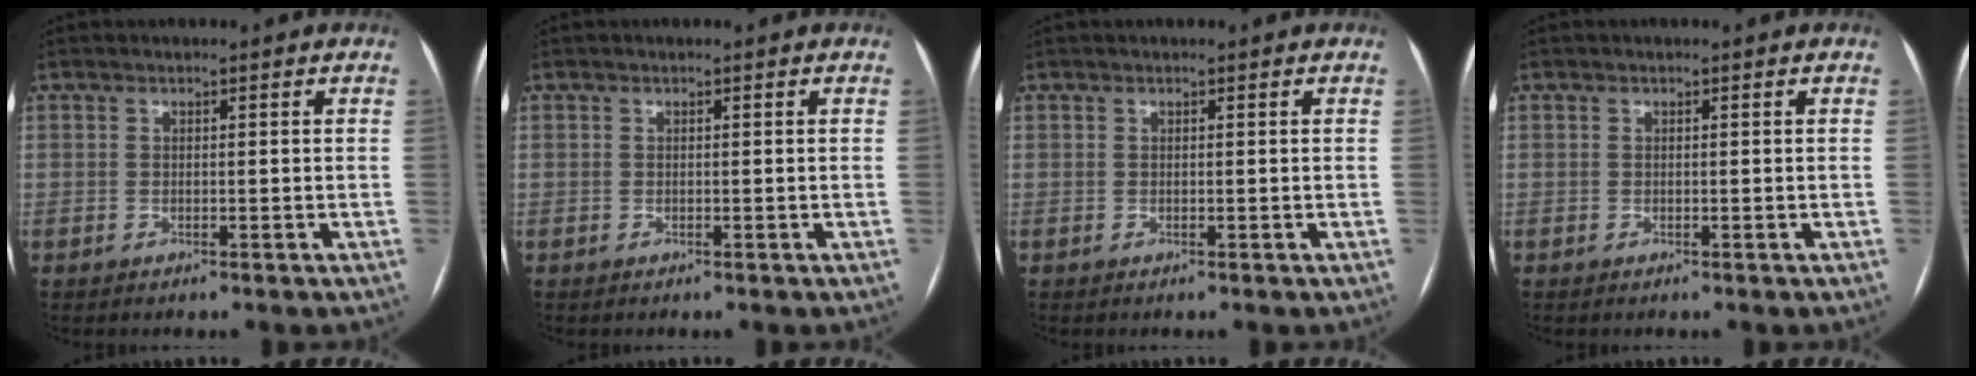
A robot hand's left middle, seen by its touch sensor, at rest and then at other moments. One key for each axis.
{"total": 0.0}
{"total": 0.0}
{"total": 0.0}